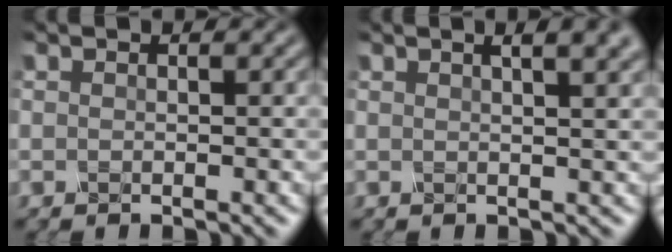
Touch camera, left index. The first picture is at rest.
{"total": 5.9, "force": [3.2, 2.5, 4.3], "torque": [-0.019, 0.036, 0.005]}